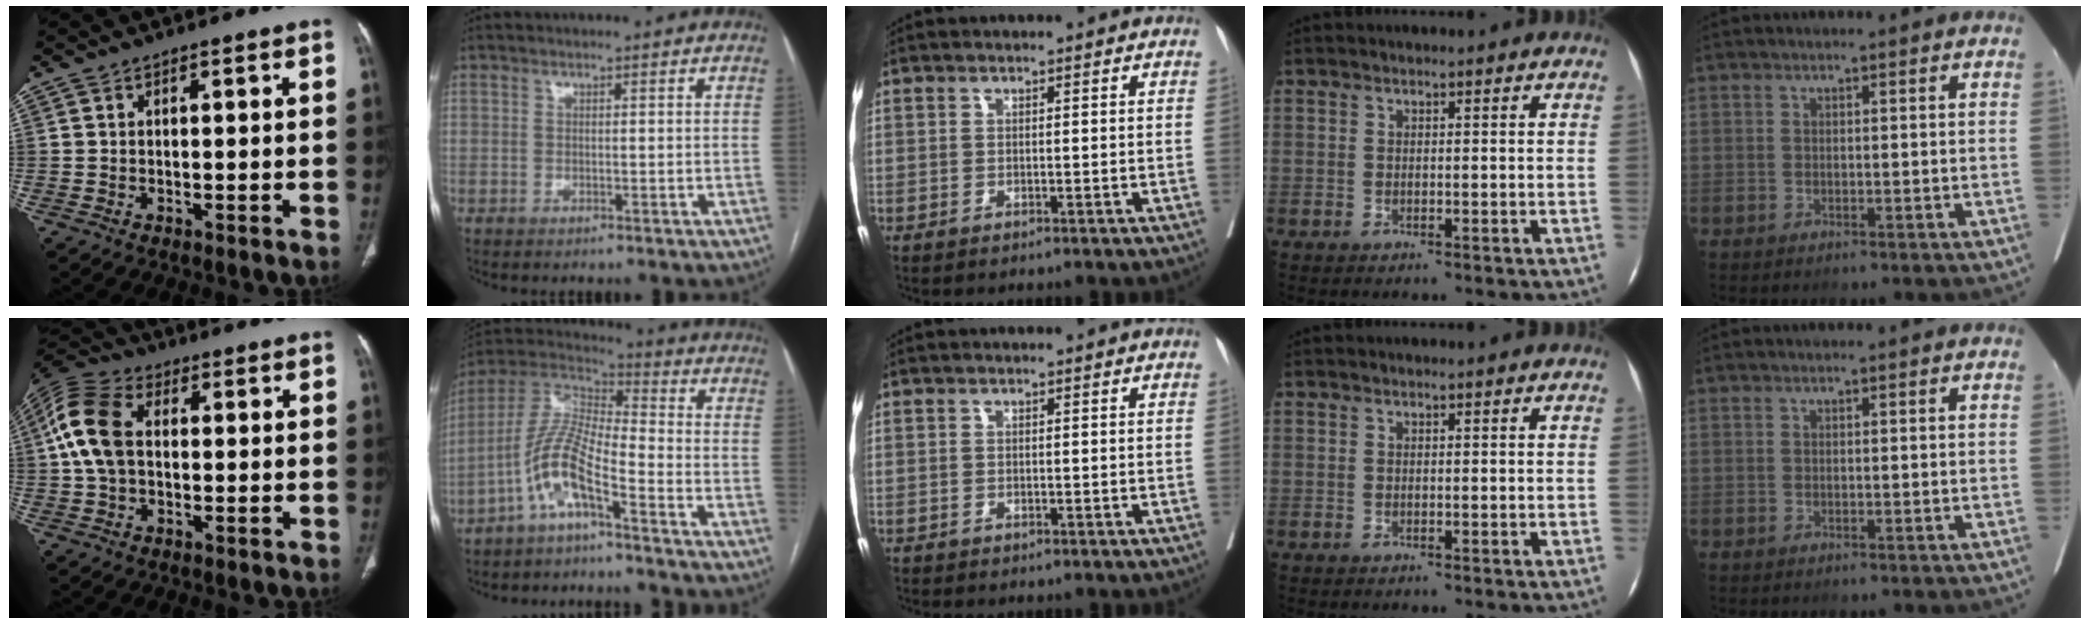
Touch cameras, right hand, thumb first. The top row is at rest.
{"thumb": {"total": 11.8, "force": [1.0, 7.7, 8.9], "torque": [-0.191, 0.027, 0.012]}, "index": {"total": 9.7, "force": [-5.2, 1.9, 8.0], "torque": [-0.181, 0.012, -0.109]}}